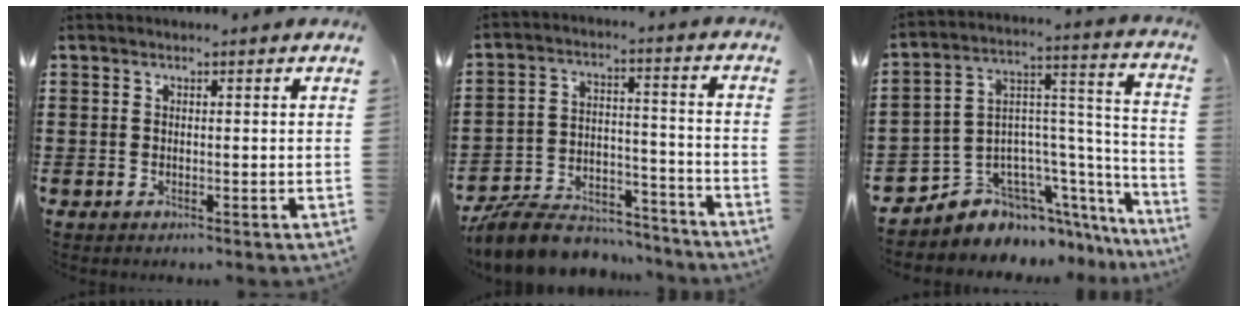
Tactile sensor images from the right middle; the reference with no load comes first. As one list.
[{"total": 8.5, "force": [-8.0, 2.0, 2.1], "torque": [-0.041, 0.021, -0.156]}, {"total": 6.9, "force": [-5.5, 4.0, 0.3], "torque": [-0.021, -0.009, -0.106]}]